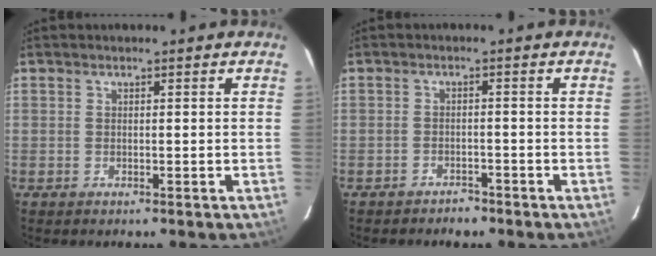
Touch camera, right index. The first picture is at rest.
{"total": 2.0, "force": [-1.7, 0.9, 0.3], "torque": [-0.009, 0.000, -0.023]}